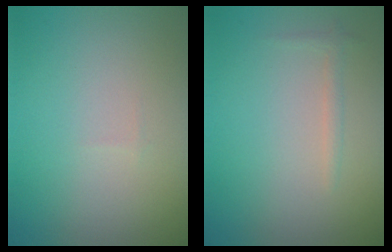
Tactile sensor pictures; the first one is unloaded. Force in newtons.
{"total": 0.9, "press": 0.9, "slide": 0.1}